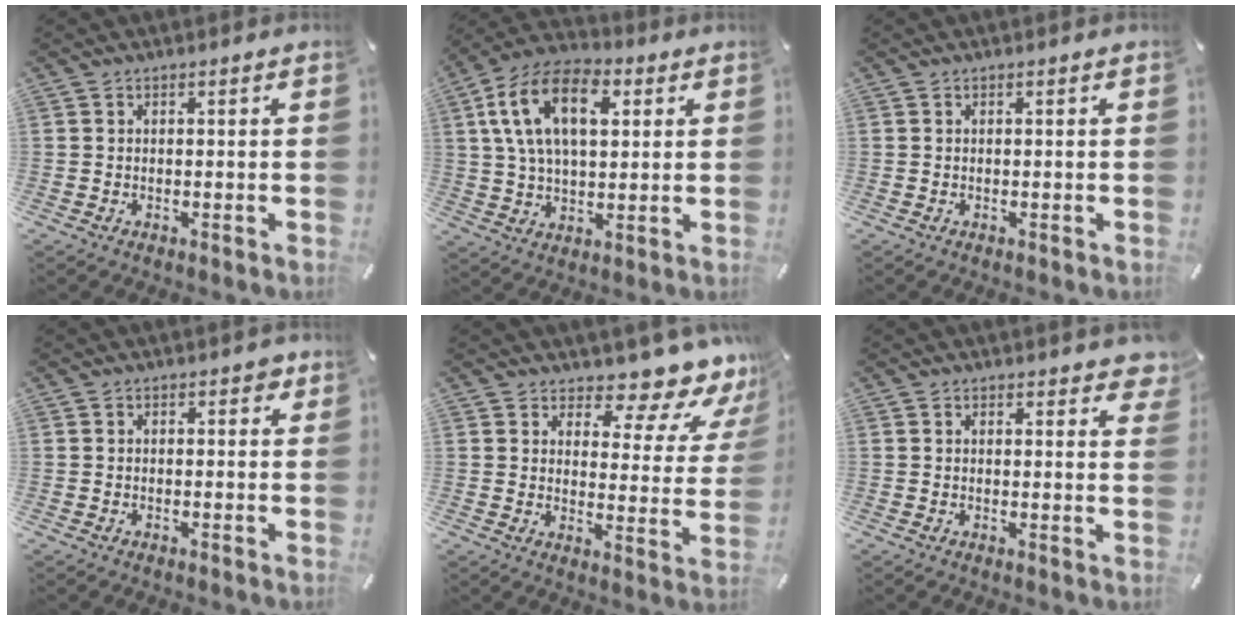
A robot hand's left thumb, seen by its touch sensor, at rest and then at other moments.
{"total": 16.2, "force": [5.3, 9.7, 11.9], "torque": [-0.254, 0.007, 0.089]}
{"total": 0.0}
{"total": 1.6, "force": [0.6, 1.1, 1.0], "torque": [-0.006, 0.001, 0.005]}
{"total": 11.0, "force": [9.4, 3.4, 4.5], "torque": [-0.052, -0.090, 0.159]}
{"total": 2.9, "force": [2.3, 1.3, 1.1], "torque": [-0.004, -0.012, 0.037]}